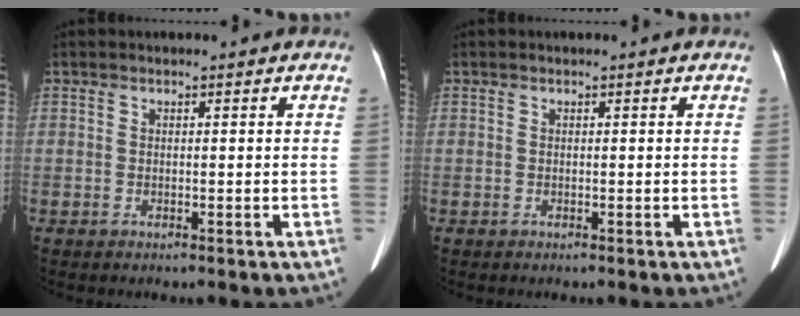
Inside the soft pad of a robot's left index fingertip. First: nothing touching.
{"total": 0.0}